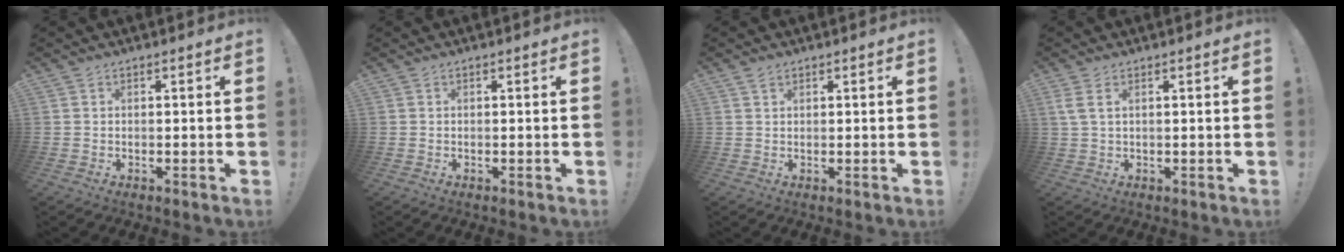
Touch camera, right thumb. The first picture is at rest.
{"total": 0.0}
{"total": 1.5, "force": [1.2, 0.7, 0.7], "torque": [-0.008, -0.004, 0.021]}
{"total": 3.1, "force": [1.3, 0.9, 2.6], "torque": [-0.057, 0.002, 0.026]}